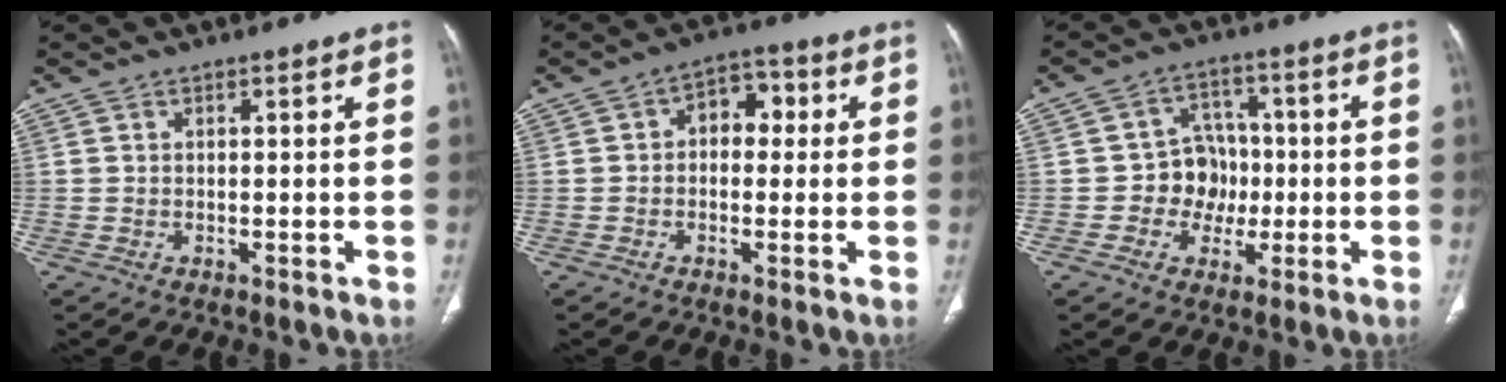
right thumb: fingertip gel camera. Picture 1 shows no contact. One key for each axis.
{"total": 6.5, "fx": 0.7, "fy": 4.5, "fz": 4.6, "tx": -0.029, "ty": 0.021, "tz": 0.001}
{"total": 7.9, "fx": -1.2, "fy": 7.0, "fz": 3.4, "tx": -0.001, "ty": 0.021, "tz": -0.024}